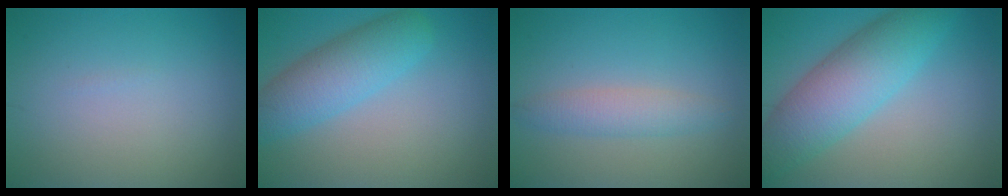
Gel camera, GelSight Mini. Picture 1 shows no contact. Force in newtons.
{"total": 5.2, "press": 5.2, "slide": 0.0}
{"total": 2.5, "press": 2.5, "slide": 0.0}
{"total": 7.1, "press": 7.1, "slide": 0.2}